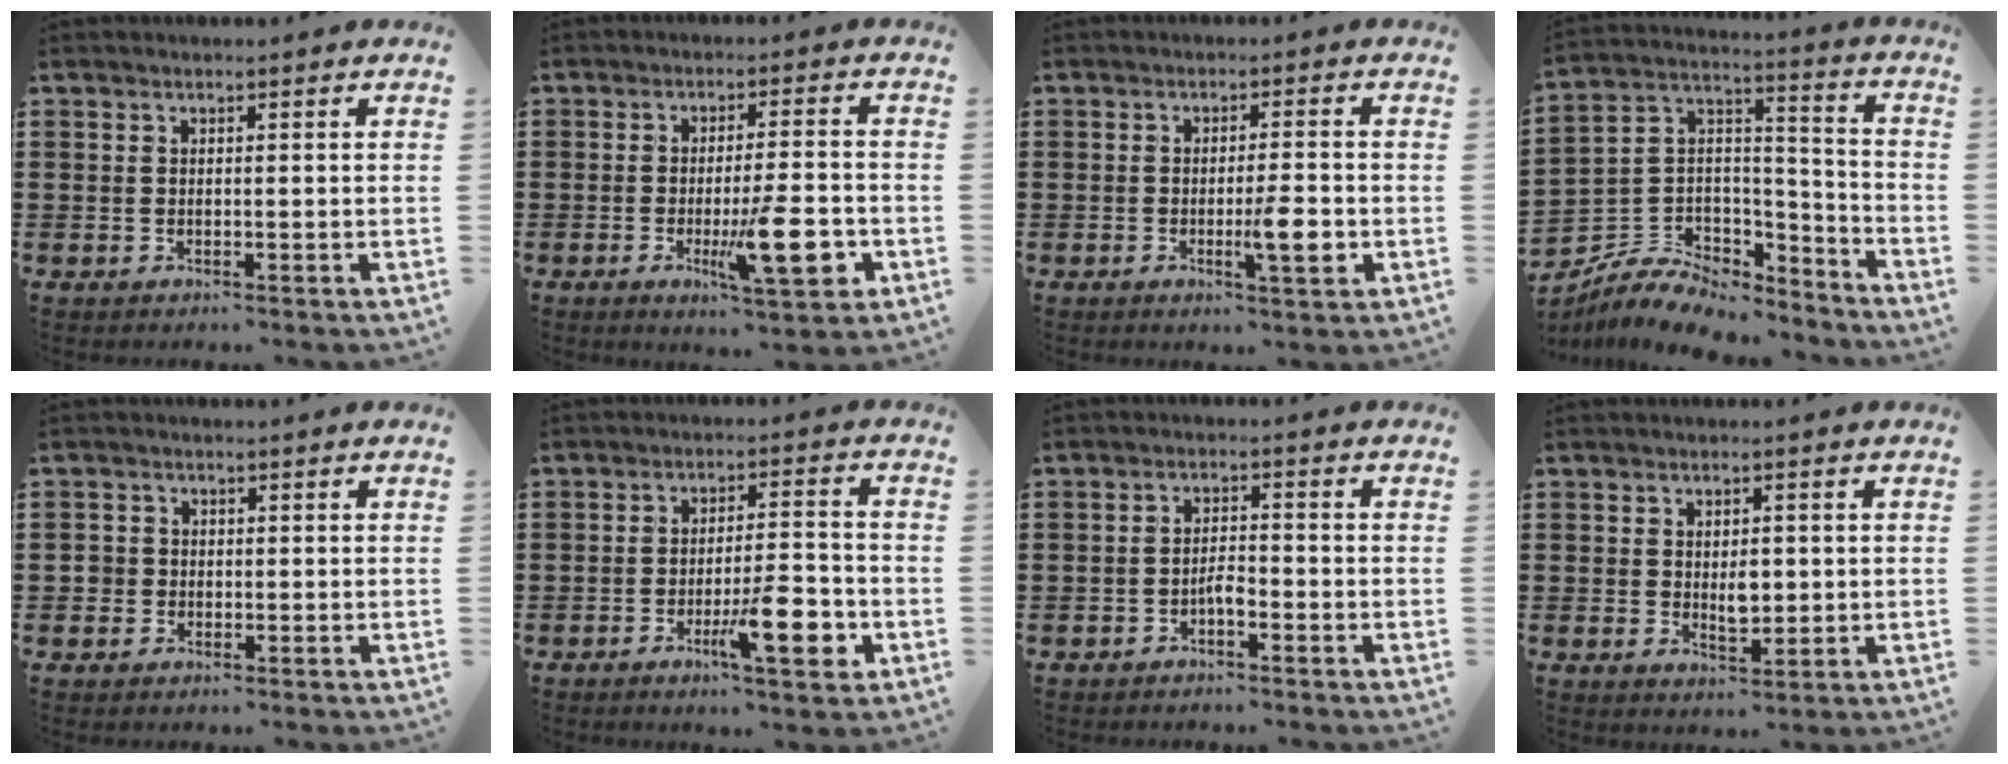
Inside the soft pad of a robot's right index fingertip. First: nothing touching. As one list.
[{"total": 11.4, "force": [-3.4, 2.6, 10.6], "torque": [-0.160, -0.008, -0.052]}, {"total": 5.9, "force": [-1.6, 0.9, 5.6], "torque": [-0.081, -0.008, -0.026]}, {"total": 7.5, "force": [-6.3, 3.5, 2.1], "torque": [-0.052, 0.007, -0.123]}, {"total": 1.4, "force": [-0.4, 1.3, 0.3], "torque": [-0.010, 0.006, -0.010]}, {"total": 9.6, "force": [-4.1, 2.2, 8.4], "torque": [-0.132, -0.001, -0.066]}, {"total": 2.2, "force": [-1.4, 0.7, 1.6], "torque": [-0.032, 0.004, -0.028]}, {"total": 3.5, "force": [0.3, 1.9, 3.0], "torque": [-0.044, -0.001, 0.001]}]